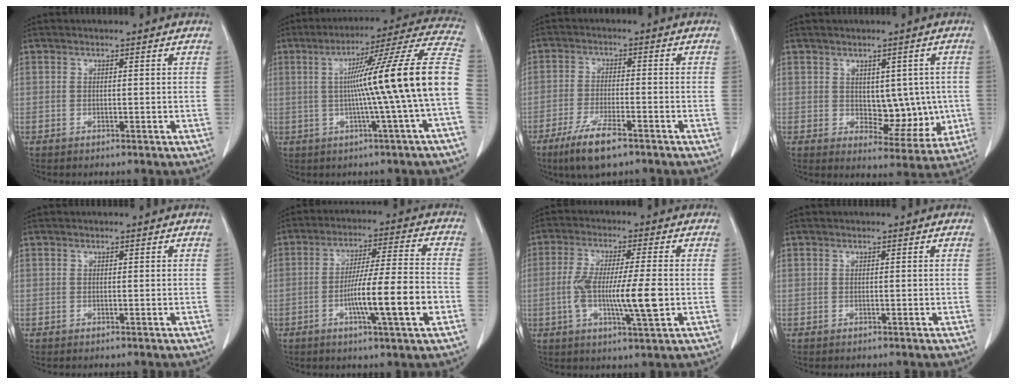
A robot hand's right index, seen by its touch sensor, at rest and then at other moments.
{"total": 18.5, "force": [-1.0, -2.4, 18.3], "torque": [-0.251, 0.020, -0.027]}
{"total": 7.8, "force": [-5.2, 1.3, 5.7], "torque": [-0.112, -0.016, -0.089]}
{"total": 5.6, "force": [-0.3, 3.4, 4.5], "torque": [-0.045, 0.003, 0.006]}
{"total": 0.0}
{"total": 12.6, "force": [-3.9, 0.1, 11.9], "torque": [-0.199, -0.002, -0.068]}
{"total": 10.2, "force": [-1.6, 0.9, 10.1], "torque": [-0.187, -0.006, -0.031]}
{"total": 0.0}